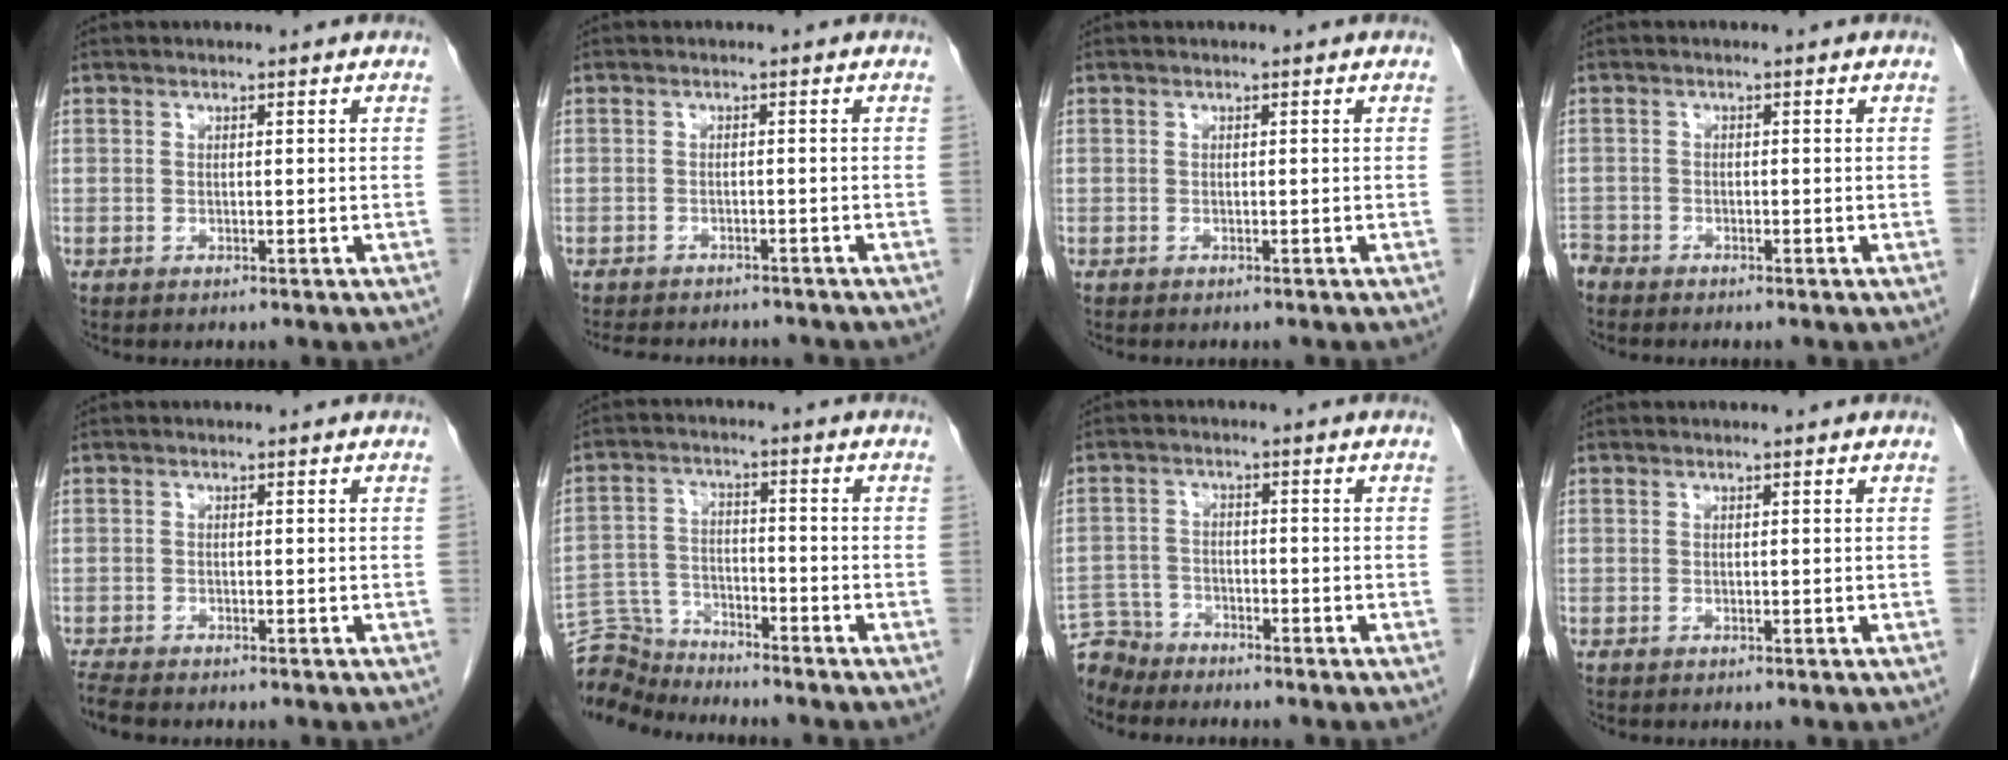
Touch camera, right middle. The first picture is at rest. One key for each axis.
{"total": 9.5, "fx": -8.5, "fy": 2.8, "fz": 3.0, "tx": -0.054, "ty": 0.000, "tz": -0.109}
{"total": 0.9, "fx": -0.8, "fy": 0.1, "fz": 0.4, "tx": -0.006, "ty": -0.002, "tz": -0.012}
{"total": 2.2, "fx": -2.1, "fy": 0.6, "fz": -0.1, "tx": 0.000, "ty": -0.005, "tz": -0.040}
{"total": 3.1, "fx": -2.8, "fy": 0.4, "fz": 1.3, "tx": -0.028, "ty": -0.012, "tz": -0.050}
{"total": 8.0, "fx": -8.0, "fy": 0.7, "fz": -0.1, "tx": -0.009, "ty": 0.001, "tz": -0.152}
{"total": 5.0, "fx": -4.8, "fy": 1.2, "fz": -0.7, "tx": 0.015, "ty": -0.003, "tz": -0.091}
{"total": 0.0}